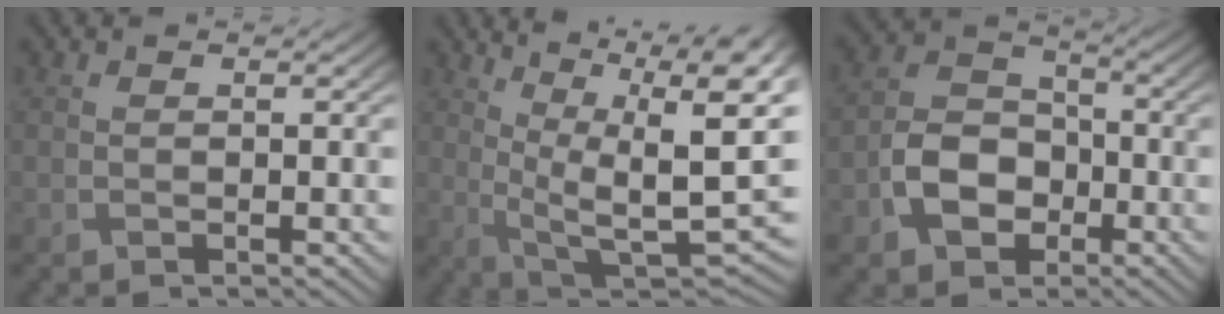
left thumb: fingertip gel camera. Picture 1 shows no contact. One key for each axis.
{"total": 15.4, "fx": 4.7, "fy": 6.1, "fz": 13.3, "tx": -0.210, "ty": 0.008, "tz": 0.075}
{"total": 7.3, "fx": -3.0, "fy": 5.3, "fz": 4.0, "tx": -0.081, "ty": 0.002, "tz": -0.068}